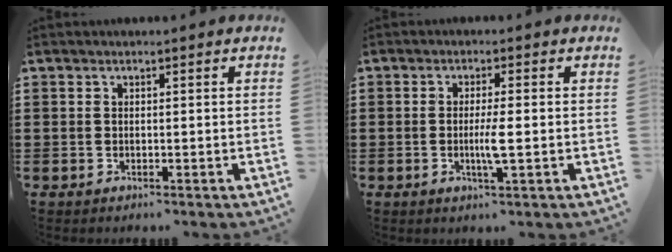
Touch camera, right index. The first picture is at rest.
{"total": 3.7, "force": [-0.7, 0.1, 3.6], "torque": [-0.071, -0.008, -0.017]}